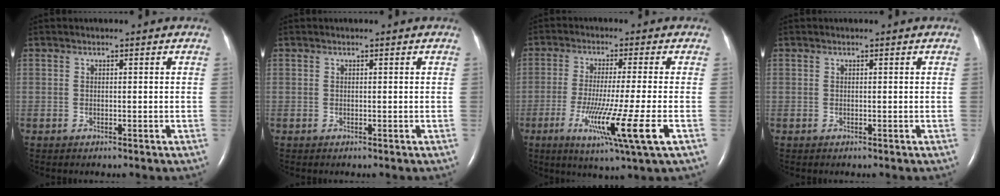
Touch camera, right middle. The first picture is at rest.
{"total": 0.0}
{"total": 11.7, "force": [-4.1, -1.5, 10.8], "torque": [-0.199, -0.044, -0.070]}
{"total": 0.0}